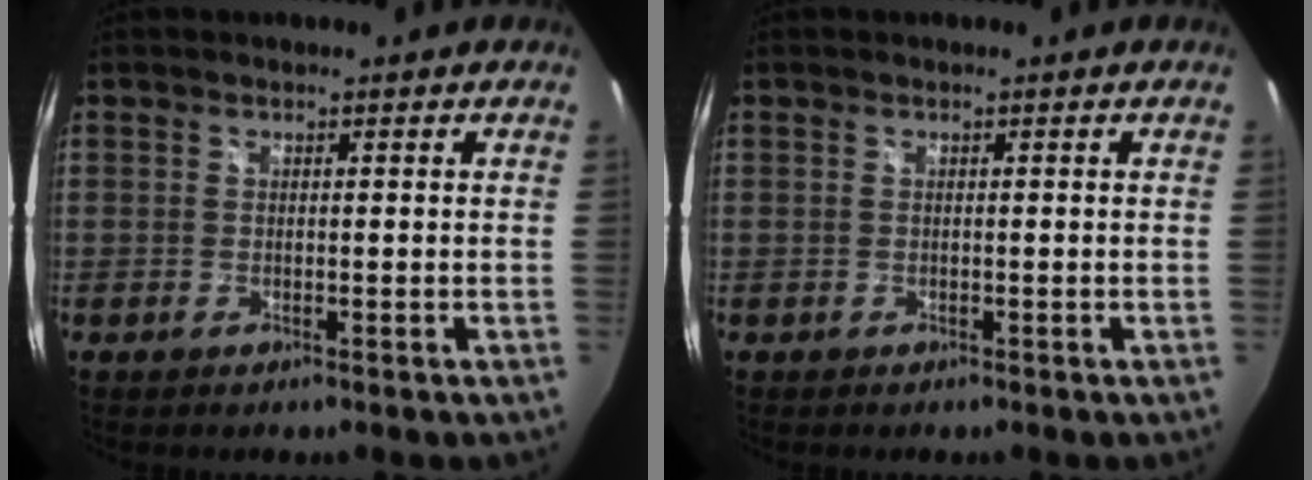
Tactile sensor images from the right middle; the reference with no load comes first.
{"total": 0.0}